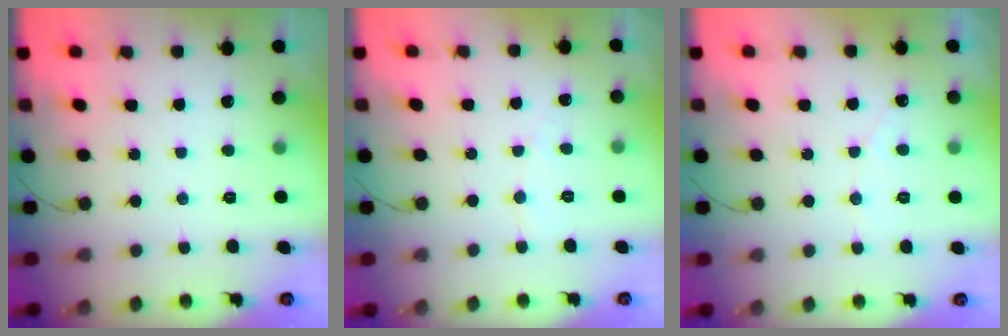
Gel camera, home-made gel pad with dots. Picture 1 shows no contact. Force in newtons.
{"total": 2.5, "press": 2.5, "slide": 0.2}
{"total": 2.8, "press": 2.8, "slide": 0.2}